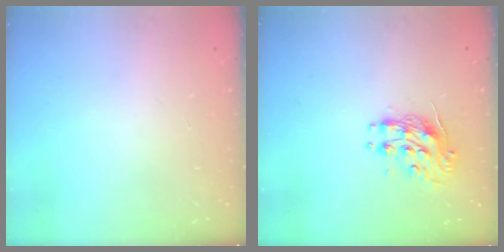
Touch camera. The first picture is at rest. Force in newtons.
{"total": 9.4, "press": 9.4, "slide": 0.3}